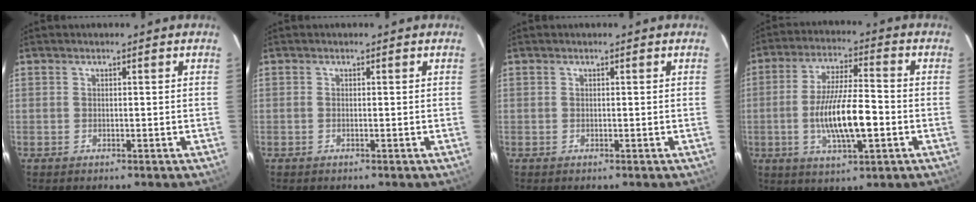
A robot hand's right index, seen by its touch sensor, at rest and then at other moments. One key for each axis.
{"total": 0.0}
{"total": 0.0}
{"total": 12.7, "fx": -2.9, "fy": 3.0, "fz": 12.0, "tx": -0.228, "ty": -0.007, "tz": -0.048}